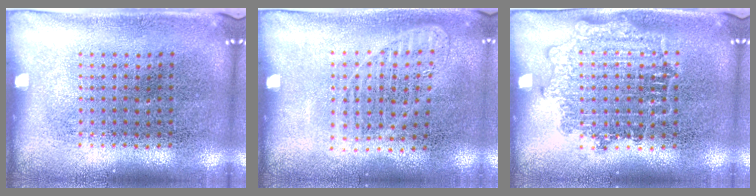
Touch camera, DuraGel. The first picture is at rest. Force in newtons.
{"total": 1.0, "press": 0.9, "slide": 0.3}
{"total": 1.4, "press": 1.4, "slide": 0.2}